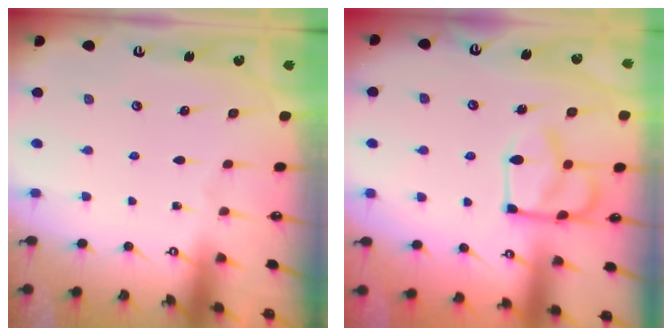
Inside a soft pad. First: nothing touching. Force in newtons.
{"total": 12.9, "press": 12.8, "slide": 0.8}